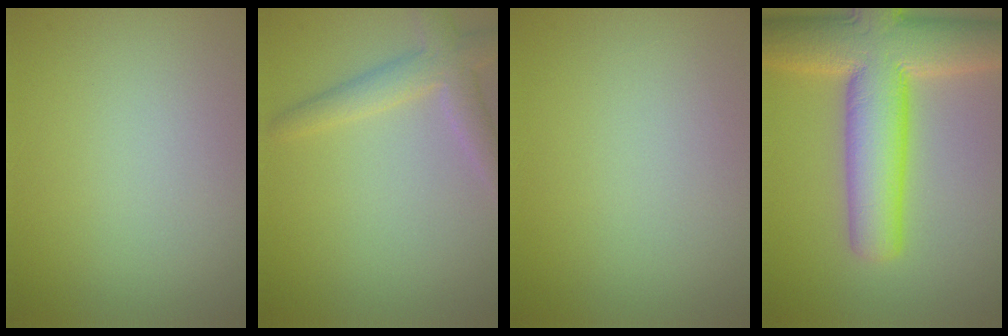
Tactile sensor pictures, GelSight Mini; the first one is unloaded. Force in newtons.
{"total": 3.4, "press": 3.4, "slide": 0.3}
{"total": 0.0}
{"total": 11.6, "press": 11.6, "slide": 0.6}